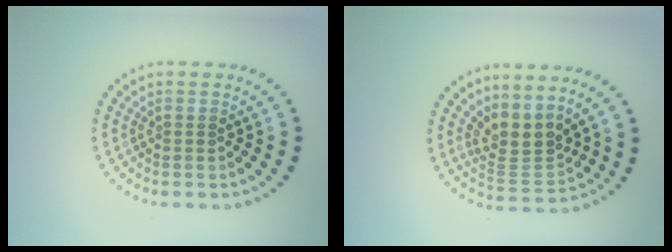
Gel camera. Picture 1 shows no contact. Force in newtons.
{"total": 3.3, "press": 2.6, "slide": 2.0}